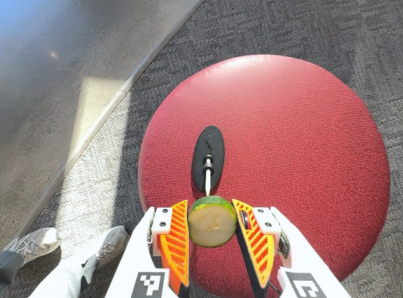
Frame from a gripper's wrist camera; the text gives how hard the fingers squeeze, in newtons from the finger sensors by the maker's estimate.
{"total": 9.8, "left": 9.8, "right": 9.8}